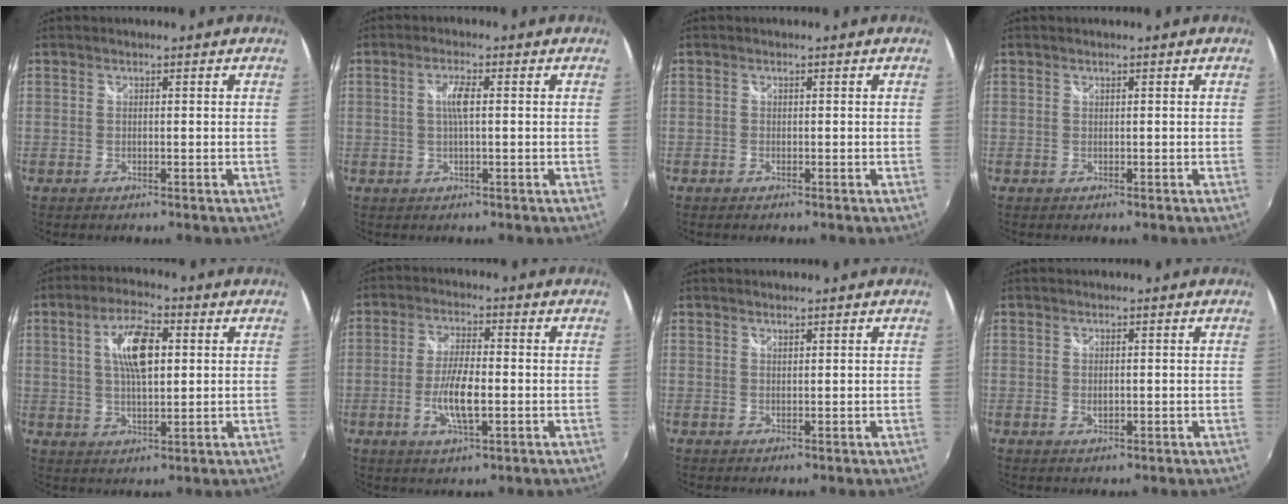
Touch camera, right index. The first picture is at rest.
{"total": 3.2, "force": [0.3, 0.4, 3.2], "torque": [-0.060, 0.002, 0.005]}
{"total": 0.5, "force": [-0.4, 0.3, 0.1], "torque": [-0.001, -0.004, -0.011]}
{"total": 0.0}
{"total": 9.1, "force": [2.1, 3.5, 8.2], "torque": [-0.147, 0.010, 0.038]}
{"total": 7.7, "force": [-1.9, 2.1, 7.2], "torque": [-0.143, -0.005, -0.036]}
{"total": 0.6, "force": [0.6, 0.1, 0.1], "torque": [-0.001, 0.000, 0.011]}
{"total": 1.4, "force": [0.0, 0.9, 1.1], "torque": [-0.020, -0.002, 0.000]}